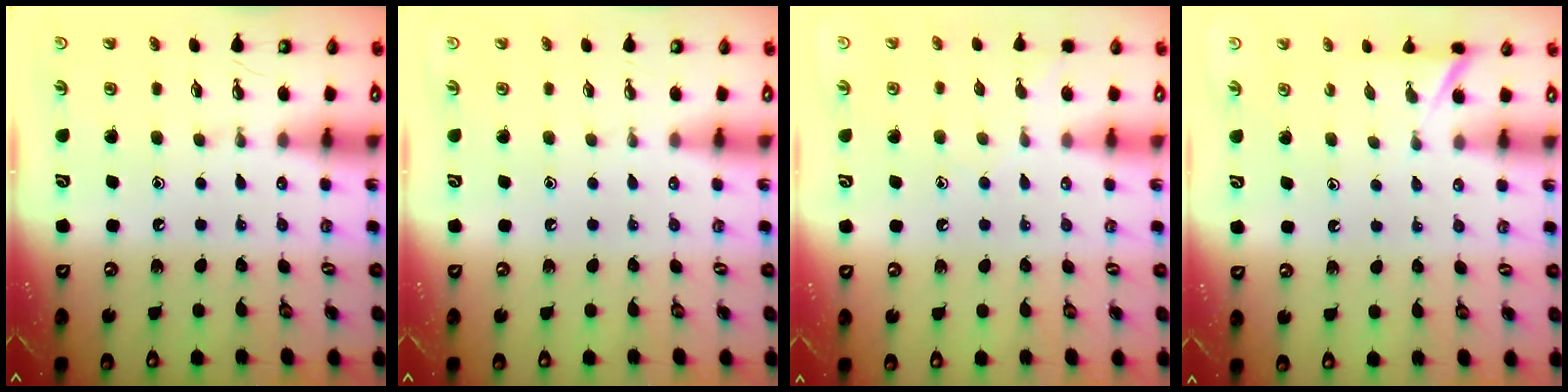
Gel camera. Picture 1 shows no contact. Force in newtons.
{"total": 0.0}
{"total": 5.3, "press": 5.3, "slide": 0.6}
{"total": 2.7, "press": 2.7, "slide": 0.3}